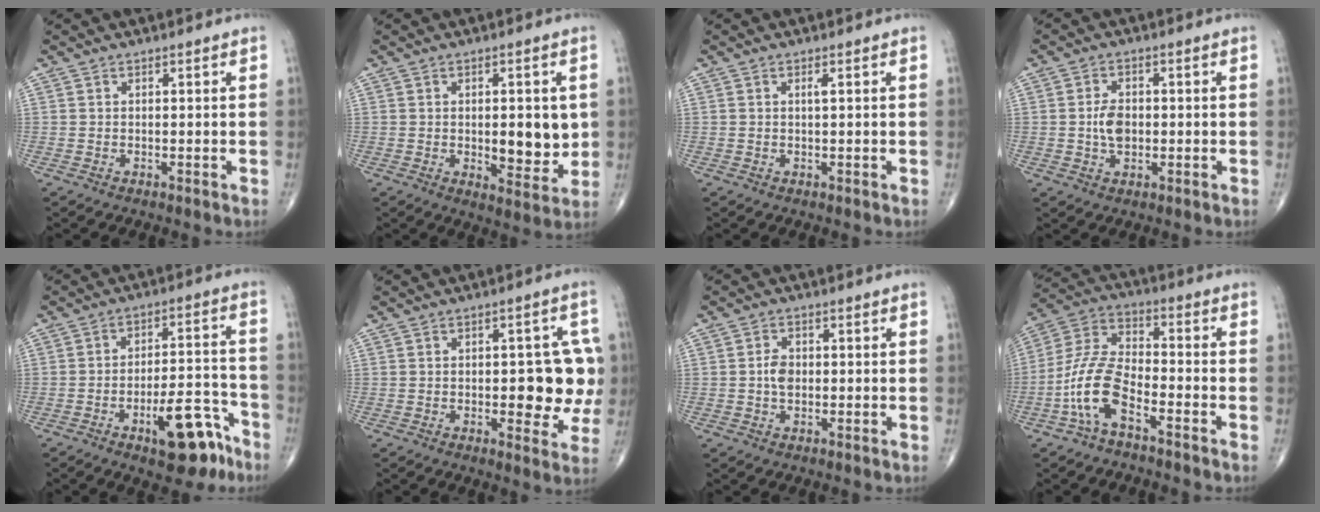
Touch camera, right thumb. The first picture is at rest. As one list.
[{"total": 9.4, "force": [0.1, 4.3, 8.3], "torque": [-0.087, -0.017, 0.013]}, {"total": 0.9, "force": [0.2, 0.1, 0.8], "torque": [-0.019, 0.000, 0.003]}, {"total": 4.6, "force": [-0.3, 3.0, 3.5], "torque": [-0.059, 0.004, -0.007]}, {"total": 12.6, "force": [-7.1, 4.7, 9.2], "torque": [-0.111, 0.057, -0.100]}, {"total": 11.4, "force": [-0.3, 5.0, 10.2], "torque": [-0.089, 0.006, 0.000]}, {"total": 3.1, "force": [-0.1, 2.2, 2.2], "torque": [-0.037, 0.004, -0.006]}, {"total": 11.2, "force": [-5.3, 4.7, 8.6], "torque": [-0.192, 0.044, -0.108]}]